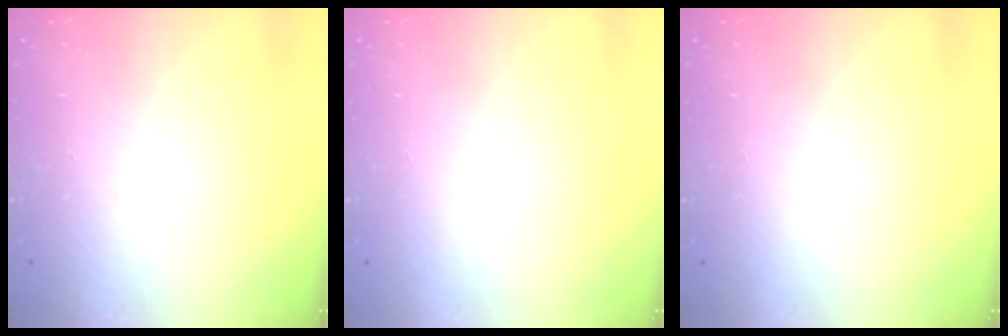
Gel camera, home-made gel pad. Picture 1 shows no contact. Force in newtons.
{"total": 0.0}
{"total": 0.0}